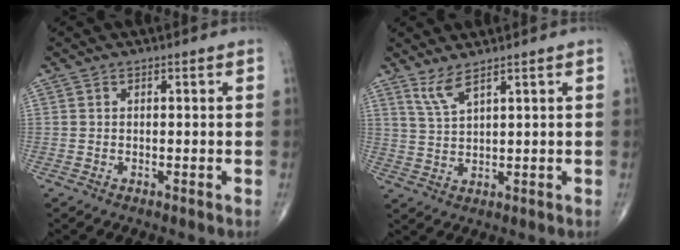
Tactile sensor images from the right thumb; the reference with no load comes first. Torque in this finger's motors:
{"motor_torque": [-0.45, 0.47, 0.48, 0.29, 0.03]}